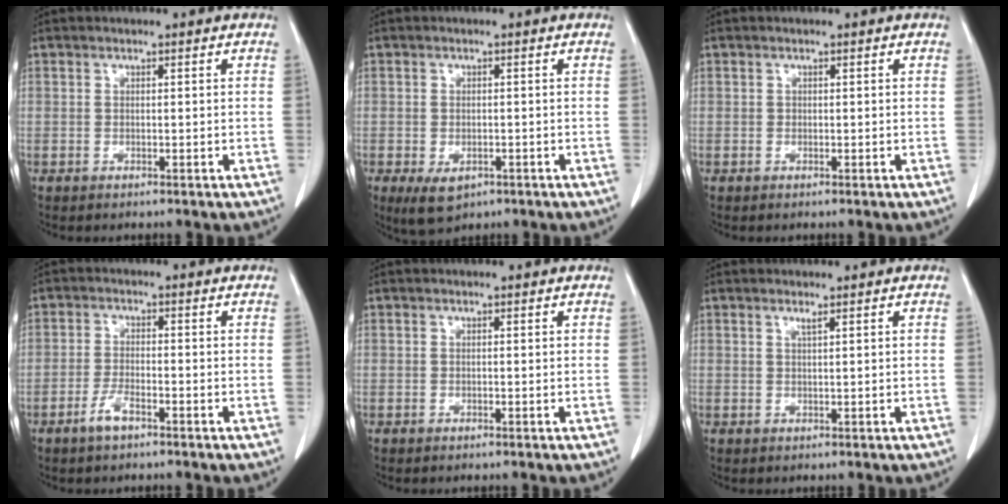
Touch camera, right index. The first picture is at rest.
{"total": 4.2, "force": [-2.0, 2.5, 2.8], "torque": [-0.051, -0.006, -0.021]}
{"total": 0.0}
{"total": 3.2, "force": [-2.0, 0.8, 2.3], "torque": [-0.050, 0.001, -0.039]}
{"total": 0.0}
{"total": 0.9, "force": [0.6, -0.2, 0.6], "torque": [-0.017, -0.004, 0.014]}